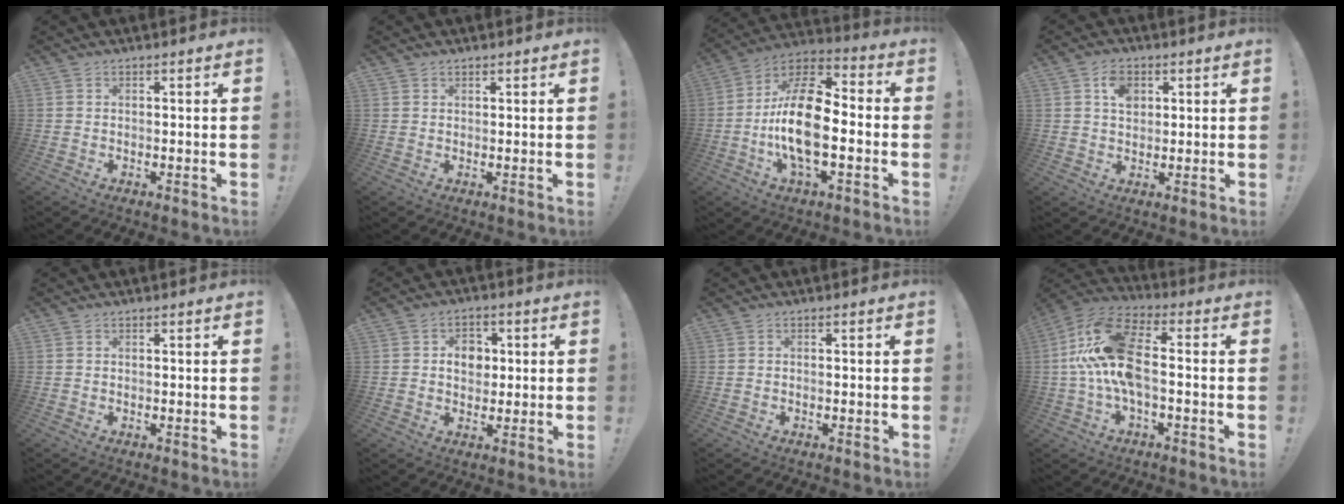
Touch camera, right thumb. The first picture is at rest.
{"total": 1.0, "force": [0.8, 0.5, 0.0], "torque": [0.002, -0.003, 0.017]}
{"total": 18.2, "force": [-3.3, 8.7, 15.7], "torque": [-0.296, 0.018, -0.057]}
{"total": 6.1, "force": [2.2, 4.7, 3.2], "torque": [-0.040, 0.001, 0.038]}
{"total": 0.0}
{"total": 6.9, "force": [1.0, 5.8, 3.7], "torque": [-0.043, -0.001, 0.015]}
{"total": 0.0}
{"total": 17.2, "force": [-0.4, 8.3, 15.1], "torque": [-0.294, 0.017, -0.003]}